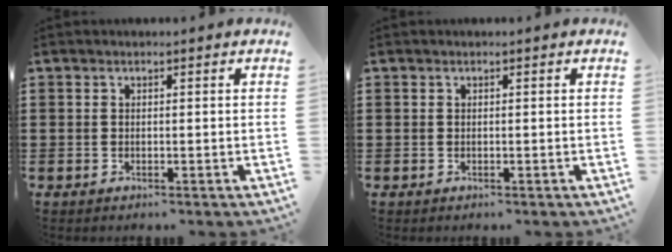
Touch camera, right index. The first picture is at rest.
{"total": 0.0}